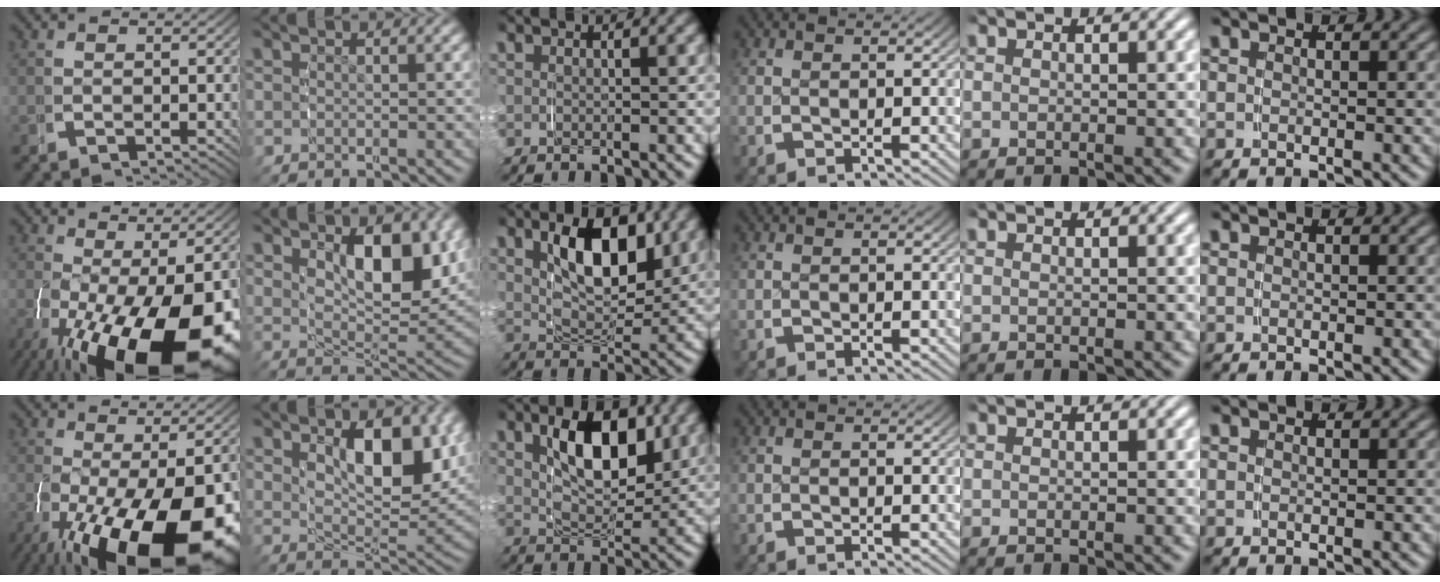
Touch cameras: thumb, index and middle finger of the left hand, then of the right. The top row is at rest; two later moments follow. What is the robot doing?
{"motion": "grasp_and_lifting", "object": "plastic wrap"}